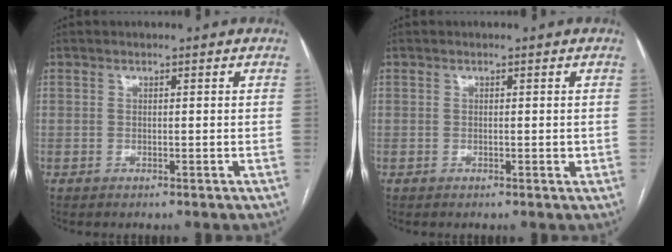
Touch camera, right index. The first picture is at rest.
{"total": 0.9, "force": [0.0, 0.5, 0.8], "torque": [-0.010, -0.002, 0.002]}